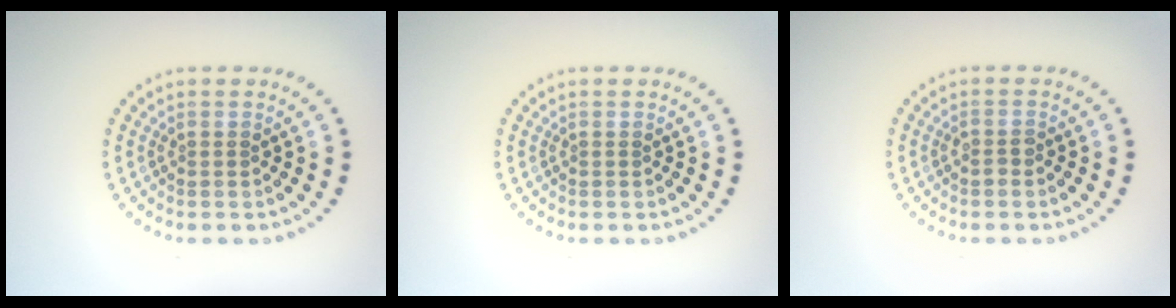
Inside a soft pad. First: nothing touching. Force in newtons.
{"total": 0.0}
{"total": 0.8, "press": 0.7, "slide": 0.4}